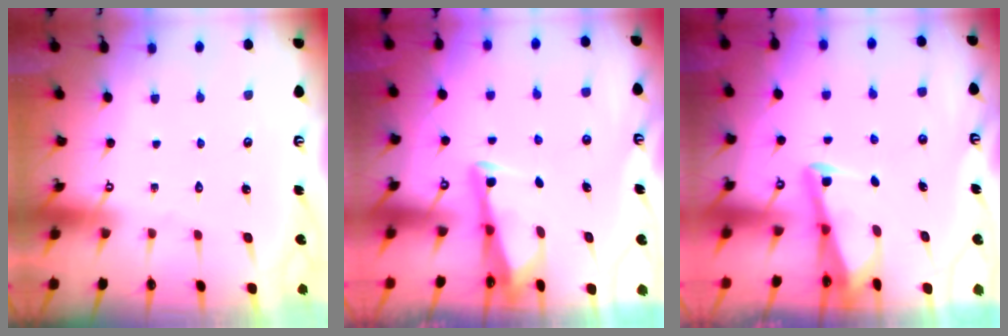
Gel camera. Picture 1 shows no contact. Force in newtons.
{"total": 2.8, "press": 2.7, "slide": 0.4}
{"total": 3.0, "press": 3.0, "slide": 0.3}